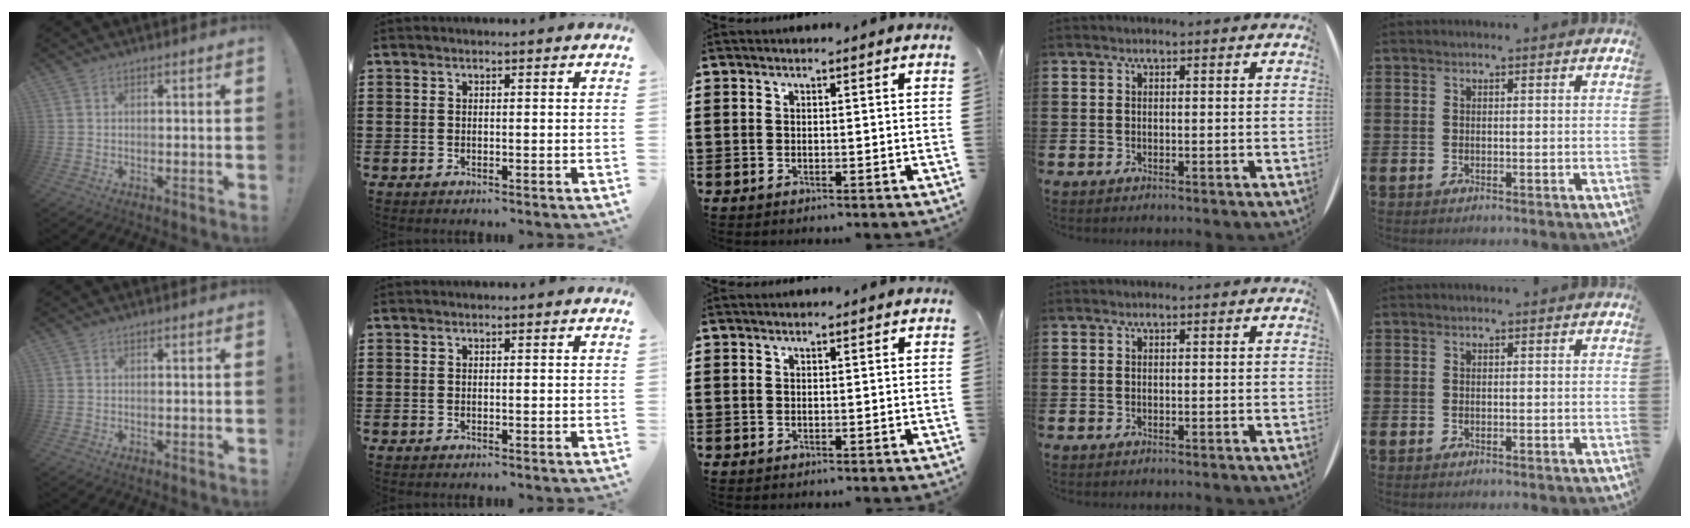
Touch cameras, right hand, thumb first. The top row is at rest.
{}